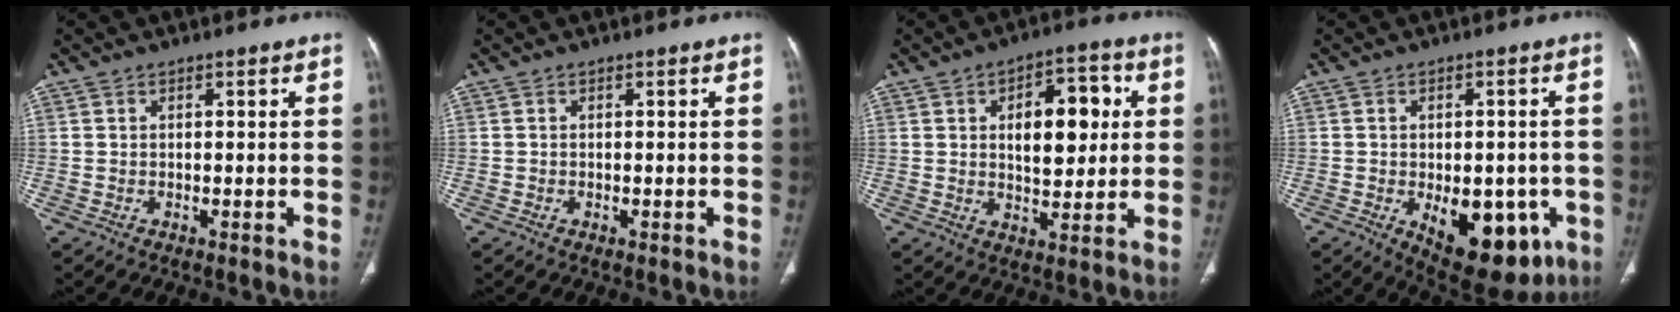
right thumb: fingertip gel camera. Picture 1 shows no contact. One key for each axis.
{"total": 0.0}
{"total": 12.0, "fx": 2.6, "fy": 6.4, "fz": 9.9, "tx": -0.107, "ty": 0.005, "tz": 0.039}
{"total": 15.9, "fx": -5.3, "fy": 8.8, "fz": 12.1, "tx": -0.141, "ty": 0.002, "tz": -0.053}